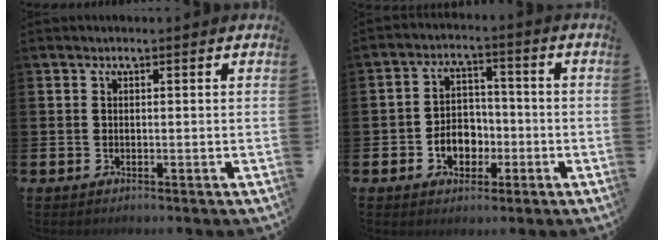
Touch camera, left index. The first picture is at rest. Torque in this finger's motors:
{"motor_torque": [0.55, 0.44, 0.30, 0.07]}